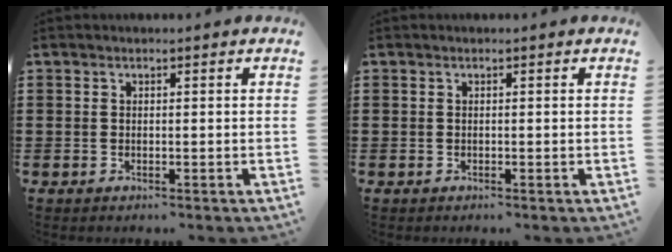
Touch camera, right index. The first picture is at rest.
{"total": 0.0}